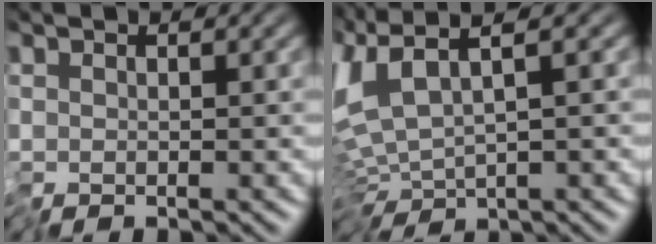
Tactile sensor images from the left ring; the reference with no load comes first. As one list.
[{"total": 7.6, "force": [0.7, 3.4, 6.8], "torque": [-0.159, -0.002, 0.029]}]